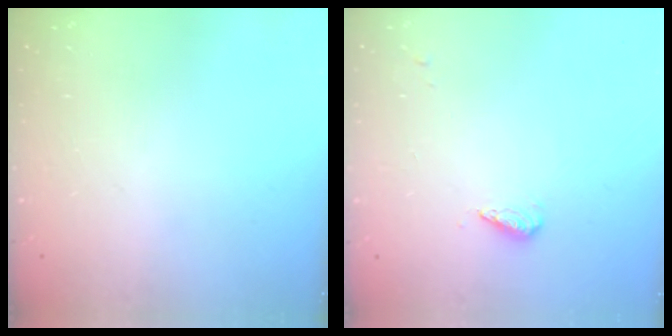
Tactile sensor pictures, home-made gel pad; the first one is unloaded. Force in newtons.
{"total": 3.6, "press": 3.5, "slide": 1.1}